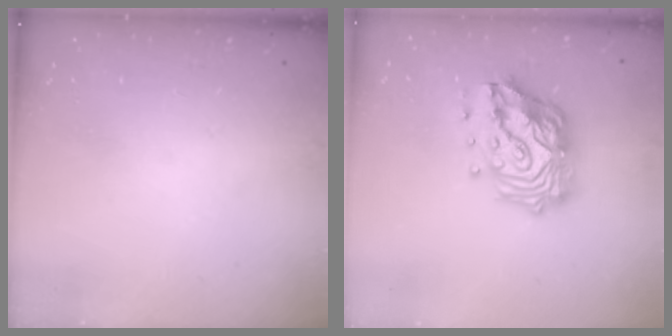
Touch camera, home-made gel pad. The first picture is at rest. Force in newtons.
{"total": 18.5, "press": 18.4, "slide": 2.2}